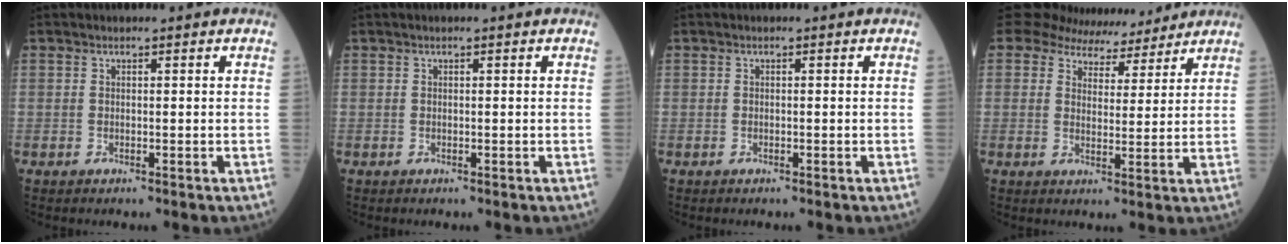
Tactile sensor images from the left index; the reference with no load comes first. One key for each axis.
{"total": 0.0}
{"total": 0.0}
{"total": 8.7, "fx": 8.2, "fy": 3.0, "fz": 0.3, "tx": 0.003, "ty": 0.004, "tz": 0.109}